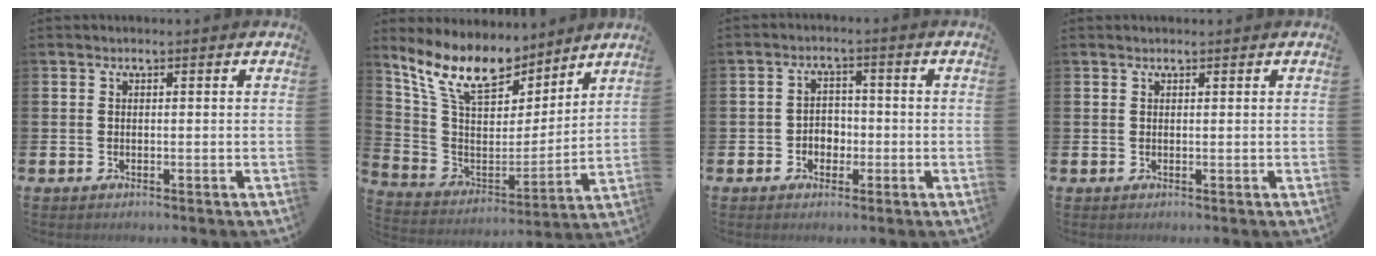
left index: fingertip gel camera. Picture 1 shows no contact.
{"total": 12.9, "force": [10.8, 4.9, 5.2], "torque": [-0.151, -0.053, 0.195]}
{"total": 2.8, "force": [-1.1, 2.3, 1.1], "torque": [-0.025, 0.008, -0.027]}
{"total": 0.7, "force": [0.6, 0.1, 0.2], "torque": [-0.002, 0.001, 0.012]}